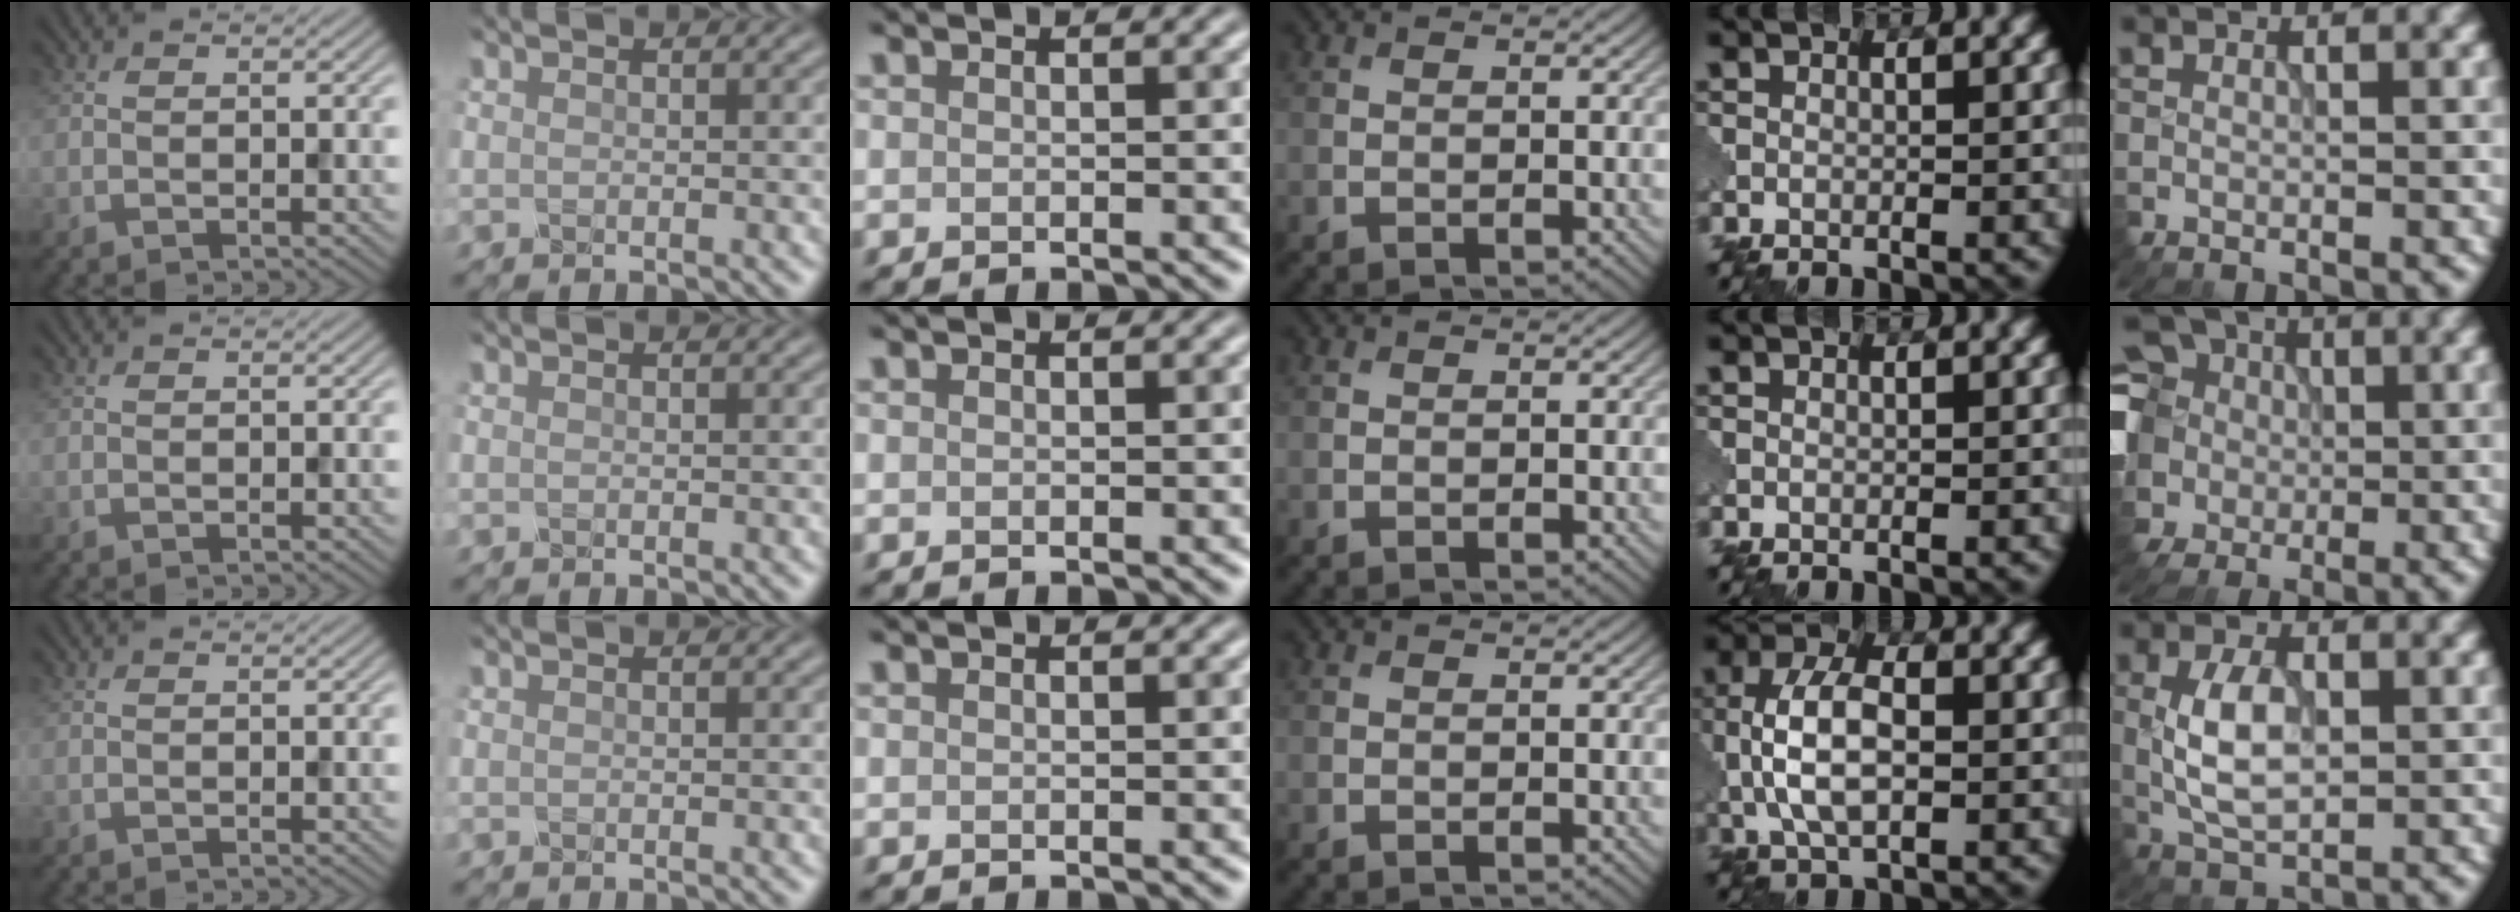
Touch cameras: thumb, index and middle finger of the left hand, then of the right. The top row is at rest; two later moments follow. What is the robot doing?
{"motion": "close", "object": "eyeshadow palette"}